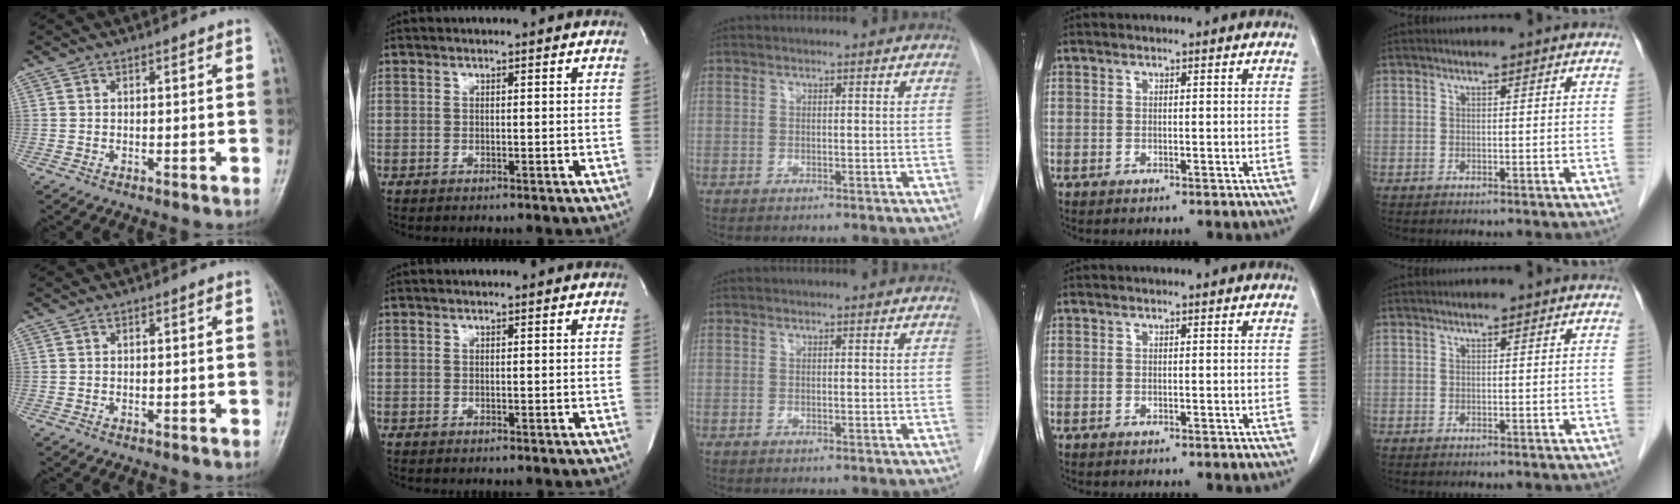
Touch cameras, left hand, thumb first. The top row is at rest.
{}